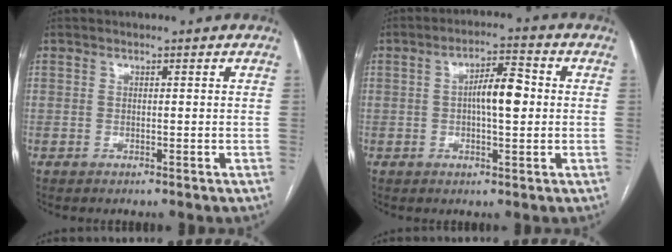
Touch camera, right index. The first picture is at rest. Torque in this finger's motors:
{"motor_torque": [0.61, 0.06, 0.32, 0.09]}